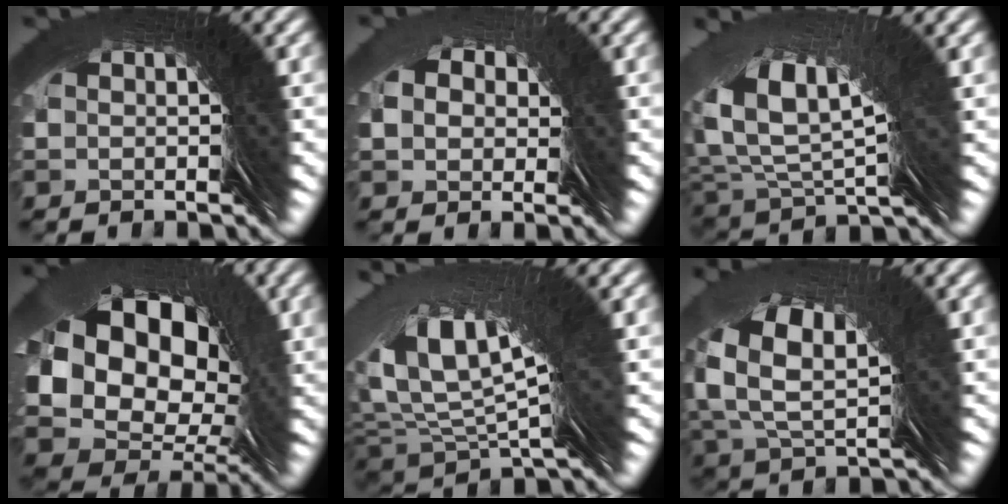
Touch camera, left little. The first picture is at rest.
{"total": 2.9, "force": [1.0, 2.7, 0.2], "torque": [-0.013, 0.004, 0.017]}
{"total": 4.0, "force": [1.8, 0.0, 3.6], "torque": [-0.070, 0.022, 0.032]}
{"total": 7.9, "force": [0.4, 7.0, 3.7], "torque": [-0.086, -0.013, 0.004]}
{"total": 6.3, "force": [3.1, 0.6, 5.4], "torque": [-0.095, 0.033, 0.045]}
{"total": 4.6, "force": [2.6, 2.2, 3.2], "torque": [-0.062, 0.017, 0.034]}